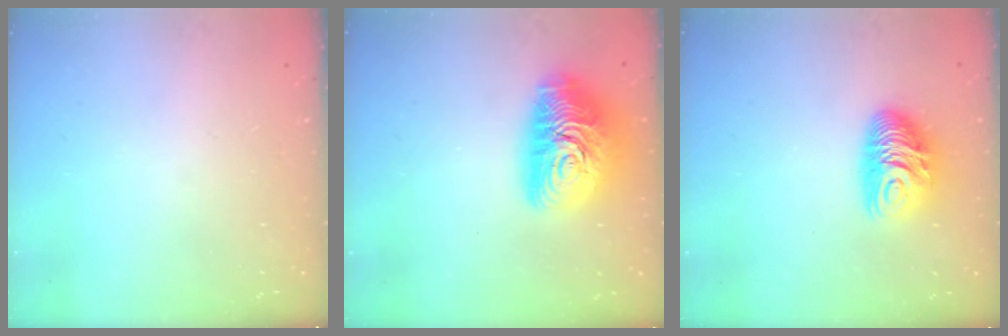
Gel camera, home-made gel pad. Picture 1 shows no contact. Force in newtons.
{"total": 17.0, "press": 17.0, "slide": 1.1}
{"total": 10.2, "press": 10.2, "slide": 0.9}